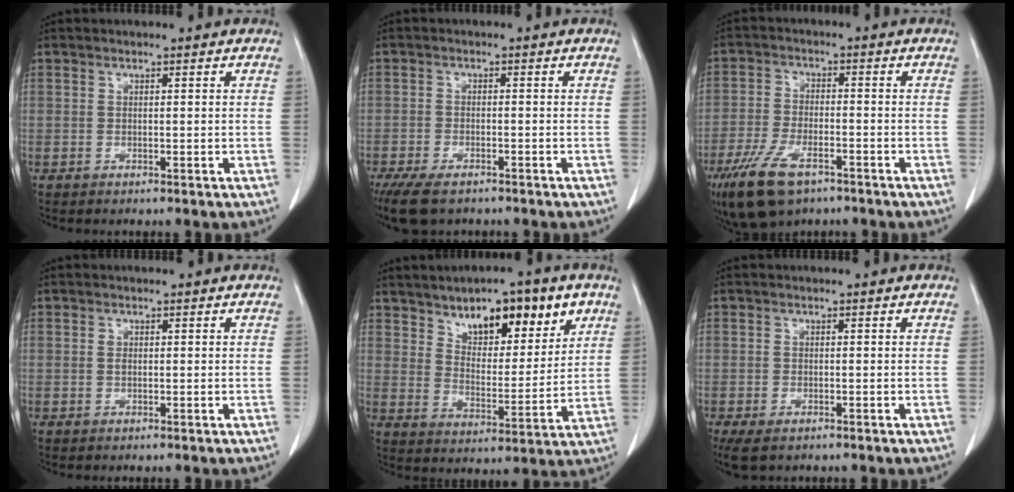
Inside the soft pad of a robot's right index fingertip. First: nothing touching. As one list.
[{"total": 8.6, "force": [-6.2, 3.8, 4.7], "torque": [-0.089, -0.011, -0.099]}, {"total": 11.5, "force": [-7.0, 4.8, 7.8], "torque": [-0.162, -0.013, -0.123]}, {"total": 1.1, "force": [0.1, 0.8, 0.8], "torque": [-0.019, 0.004, 0.002]}, {"total": 14.4, "force": [8.2, 5.9, 10.2], "torque": [-0.150, 0.010, 0.137]}, {"total": 5.9, "force": [-3.4, 3.1, 3.6], "torque": [-0.081, -0.012, -0.055]}]